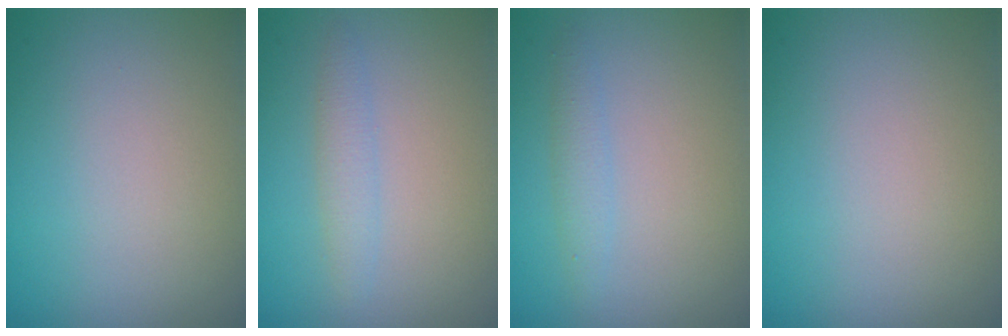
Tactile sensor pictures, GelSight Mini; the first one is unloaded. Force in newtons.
{"total": 1.6, "press": 1.6, "slide": 0.1}
{"total": 1.5, "press": 1.4, "slide": 0.1}
{"total": 0.0}